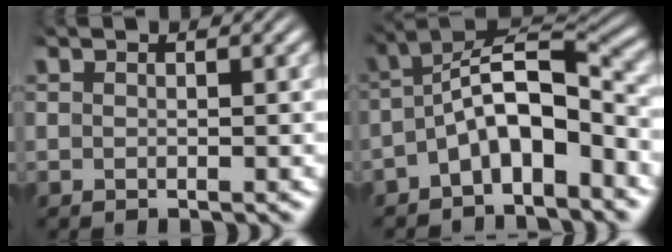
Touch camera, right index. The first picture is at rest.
{"total": 8.2, "force": [-2.4, 5.3, 5.8], "torque": [-0.110, -0.023, -0.036]}